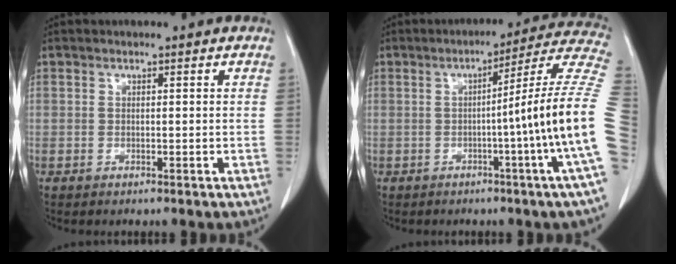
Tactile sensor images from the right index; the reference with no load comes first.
{"total": 16.4, "force": [-2.3, -3.3, 15.9], "torque": [-0.174, 0.008, -0.043]}